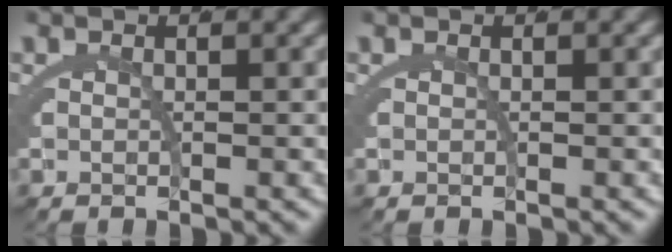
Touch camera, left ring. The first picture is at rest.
{"total": 0.0}